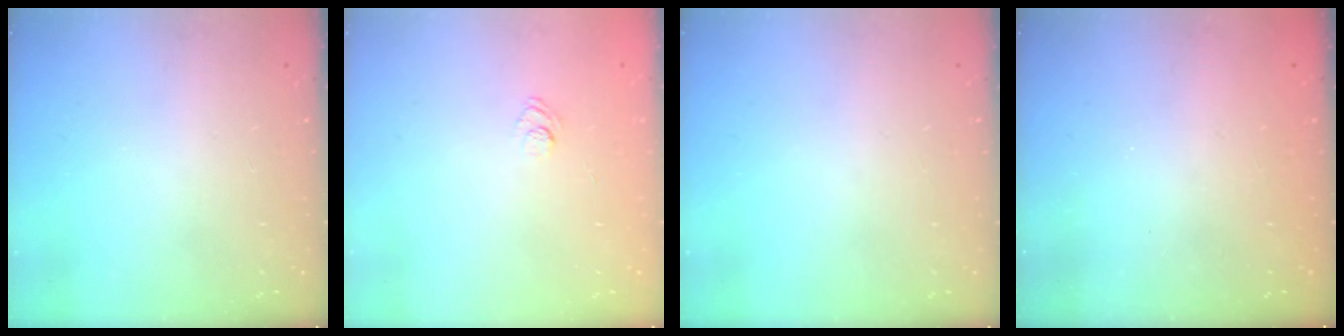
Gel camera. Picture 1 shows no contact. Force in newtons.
{"total": 3.2, "press": 3.0, "slide": 1.2}
{"total": 0.0}
{"total": 2.4, "press": 2.3, "slide": 0.8}